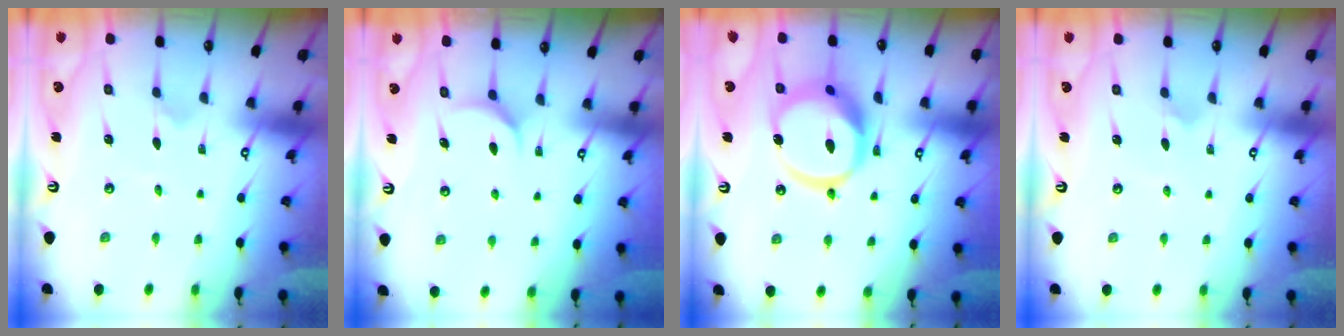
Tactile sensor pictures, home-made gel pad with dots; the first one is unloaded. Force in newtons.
{"total": 4.9, "press": 4.9, "slide": 0.5}
{"total": 15.9, "press": 15.9, "slide": 1.4}
{"total": 2.3, "press": 2.3, "slide": 0.2}